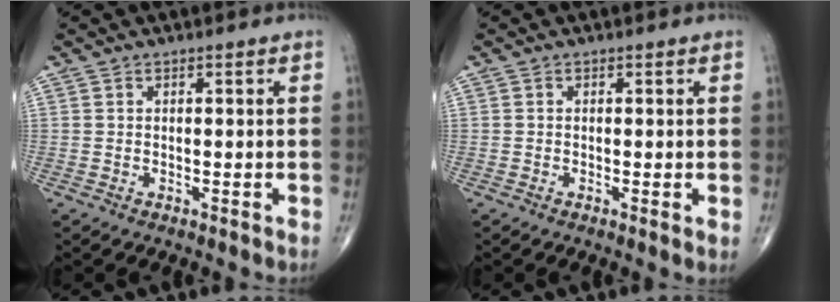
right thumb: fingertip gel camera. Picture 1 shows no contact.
{"total": 1.0, "force": [-0.1, 0.2, 1.0], "torque": [-0.019, -0.004, -0.004]}